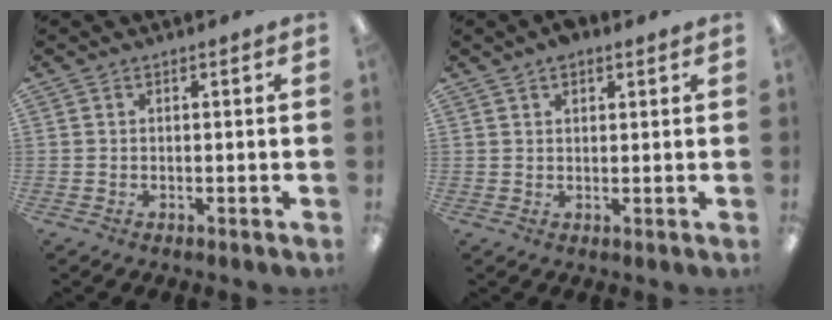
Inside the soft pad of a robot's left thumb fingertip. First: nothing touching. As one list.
[{"total": 2.7, "force": [2.0, 1.2, 1.3], "torque": [-0.021, -0.001, 0.035]}]